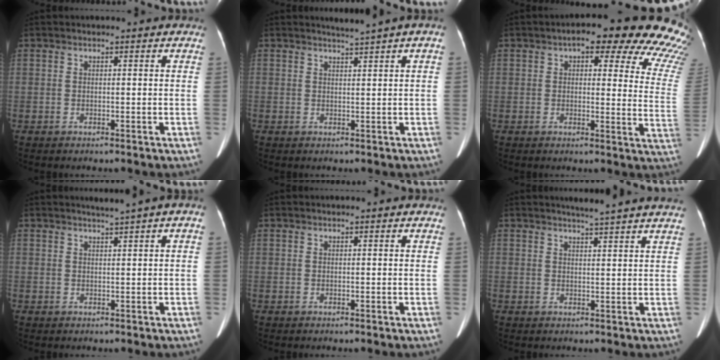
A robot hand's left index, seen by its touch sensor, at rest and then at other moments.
{"total": 1.1, "force": [1.0, -0.3, 0.5], "torque": [-0.003, 0.002, 0.018]}
{"total": 17.9, "force": [14.3, 5.9, 9.1], "torque": [-0.071, -0.020, 0.130]}
{"total": 1.1, "force": [0.6, 0.1, 0.9], "torque": [-0.011, 0.010, 0.012]}
{"total": 0.0}
{"total": 5.5, "force": [5.1, -0.3, 1.9], "torque": [-0.026, 0.013, 0.053]}